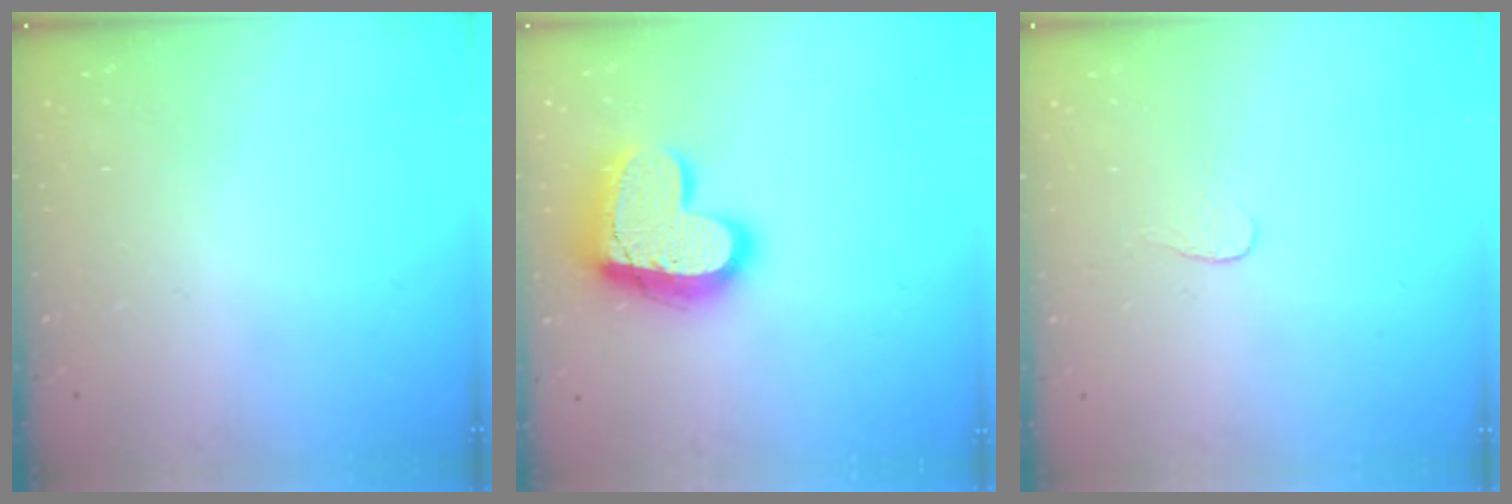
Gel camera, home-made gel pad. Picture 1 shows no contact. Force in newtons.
{"total": 19.1, "press": 19.0, "slide": 1.8}
{"total": 2.7, "press": 2.7, "slide": 0.3}